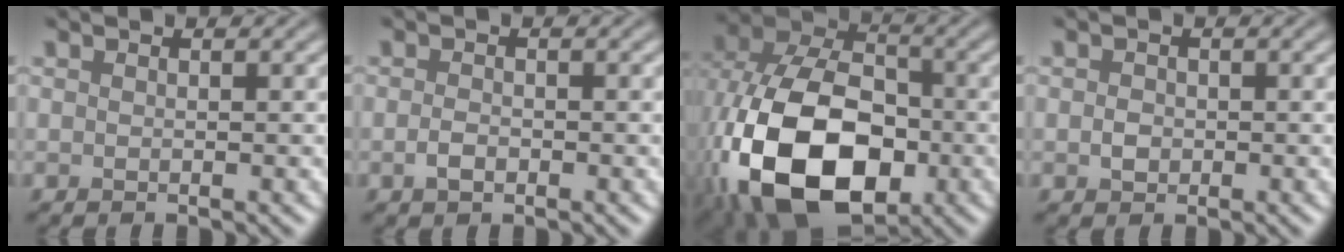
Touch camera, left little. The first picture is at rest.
{"total": 1.3, "force": [-0.6, 0.8, 0.9], "torque": [-0.018, 0.000, -0.015]}
{"total": 17.6, "force": [-5.5, 11.2, 12.3], "torque": [-0.246, -0.029, -0.102]}
{"total": 1.3, "force": [-0.2, 1.1, 0.6], "torque": [-0.012, -0.001, -0.010]}